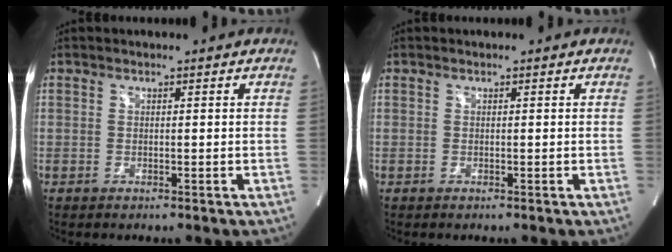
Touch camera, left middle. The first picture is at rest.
{"total": 0.0}